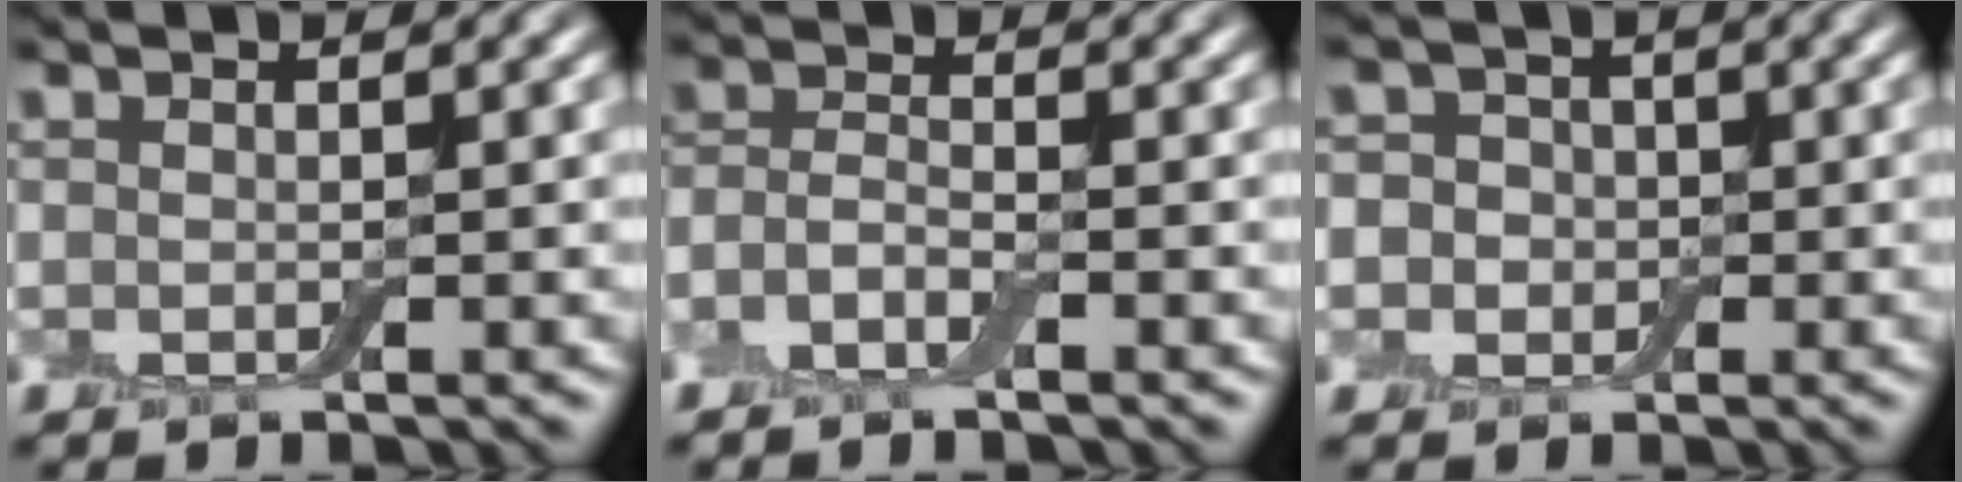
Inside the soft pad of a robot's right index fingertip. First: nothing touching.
{"total": 2.5, "force": [-1.5, 1.0, 1.7], "torque": [-0.039, 0.002, -0.041]}
{"total": 6.0, "force": [0.7, 5.5, 2.3], "torque": [-0.025, 0.049, -0.034]}